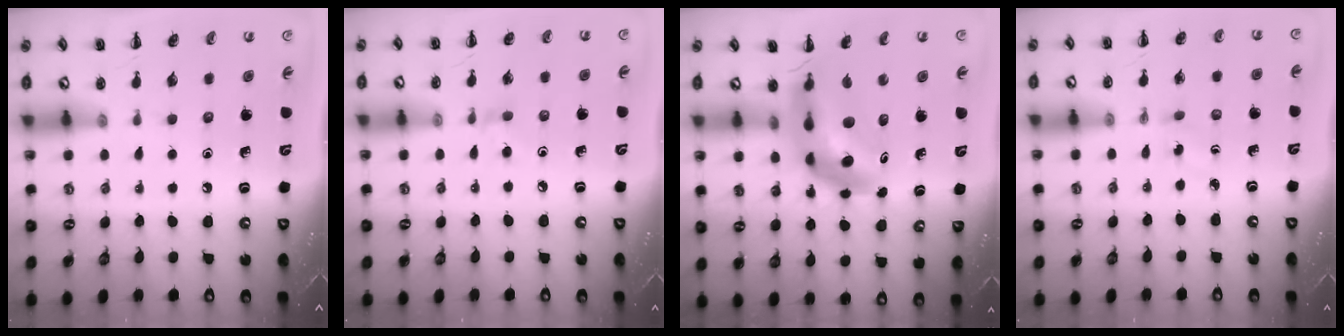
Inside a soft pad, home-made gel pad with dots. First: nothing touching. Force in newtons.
{"total": 4.4, "press": 4.2, "slide": 1.5}
{"total": 11.0, "press": 10.4, "slide": 3.5}
{"total": 1.5, "press": 1.3, "slide": 0.6}